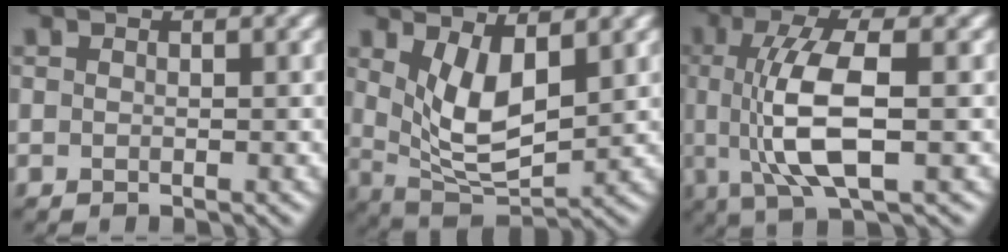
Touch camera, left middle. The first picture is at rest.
{"total": 5.5, "force": [1.8, 2.3, 4.8], "torque": [-0.099, -0.017, 0.040]}
{"total": 7.4, "force": [0.0, 2.2, 7.1], "torque": [-0.141, -0.003, 0.003]}